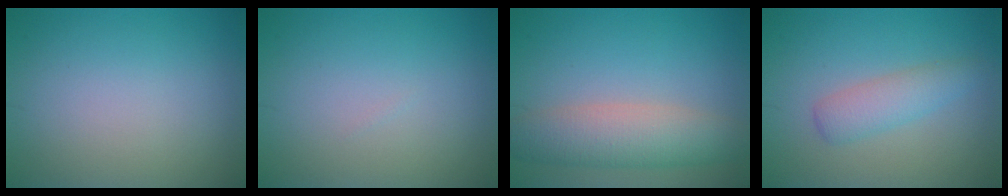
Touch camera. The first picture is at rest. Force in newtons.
{"total": 0.0}
{"total": 5.3, "press": 5.3, "slide": 0.3}
{"total": 2.6, "press": 2.6, "slide": 0.0}